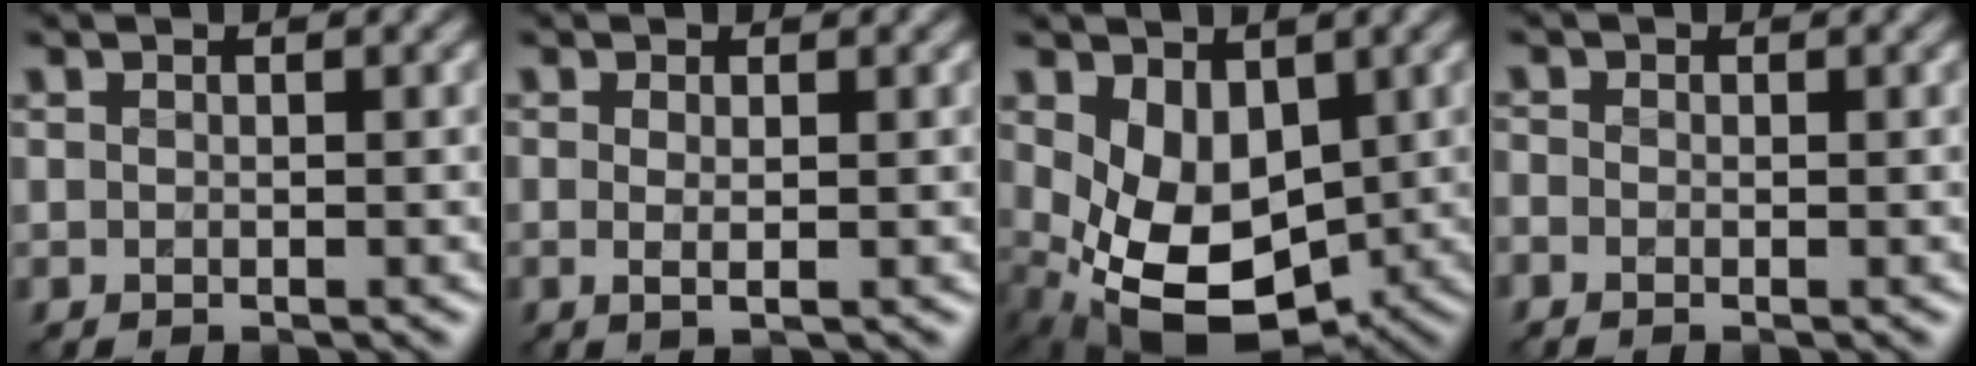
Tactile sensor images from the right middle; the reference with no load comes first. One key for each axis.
{"total": 1.3, "fx": 0.0, "fy": 0.3, "fz": 1.3, "tx": -0.024, "ty": -0.002, "tz": -0.001}
{"total": 8.2, "fx": -0.5, "fy": 5.5, "fz": 6.1, "tx": -0.126, "ty": -0.030, "tz": 0.006}
{"total": 0.7, "fx": -0.4, "fy": 0.4, "fz": 0.4, "tx": -0.010, "ty": -0.006, "tz": -0.010}